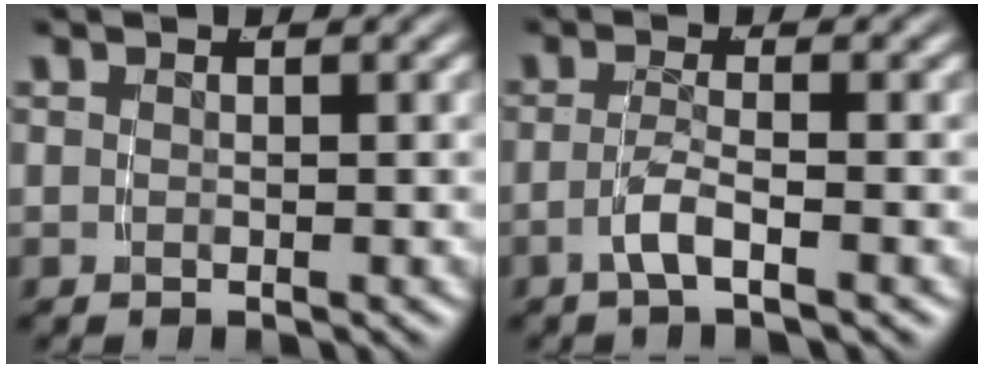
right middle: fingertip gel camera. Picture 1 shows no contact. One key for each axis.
{"total": 2.1, "fx": -1.4, "fy": -0.4, "fz": 1.6, "tx": -0.030, "ty": -0.007, "tz": -0.022}